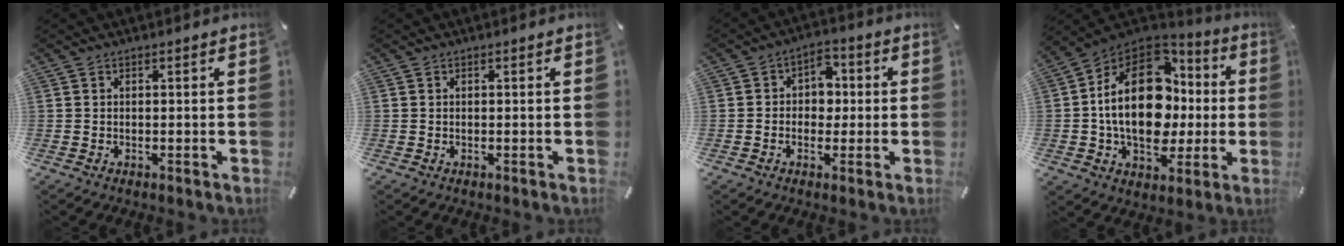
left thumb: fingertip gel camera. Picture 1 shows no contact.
{"total": 0.0}
{"total": 6.1, "force": [-0.1, 5.2, 3.3], "torque": [-0.039, 0.003, -0.009]}
{"total": 24.0, "force": [0.8, 16.3, 17.6], "torque": [-0.325, 0.004, 0.018]}